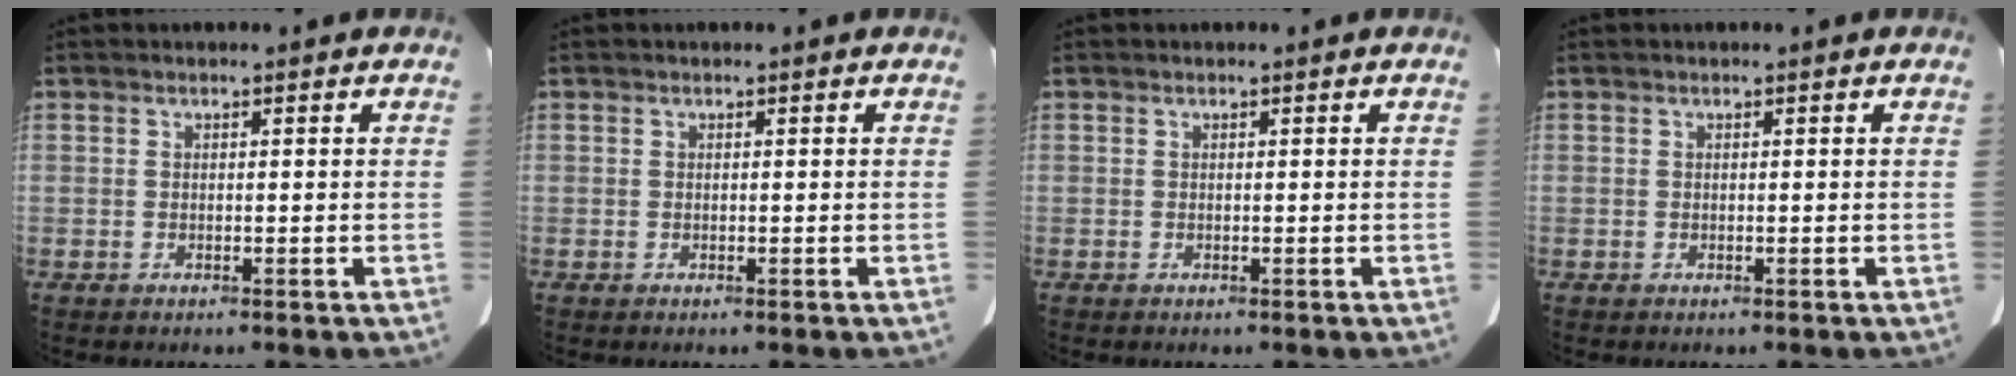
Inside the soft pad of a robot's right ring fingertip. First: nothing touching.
{"total": 0.0}
{"total": 0.0}
{"total": 0.0}